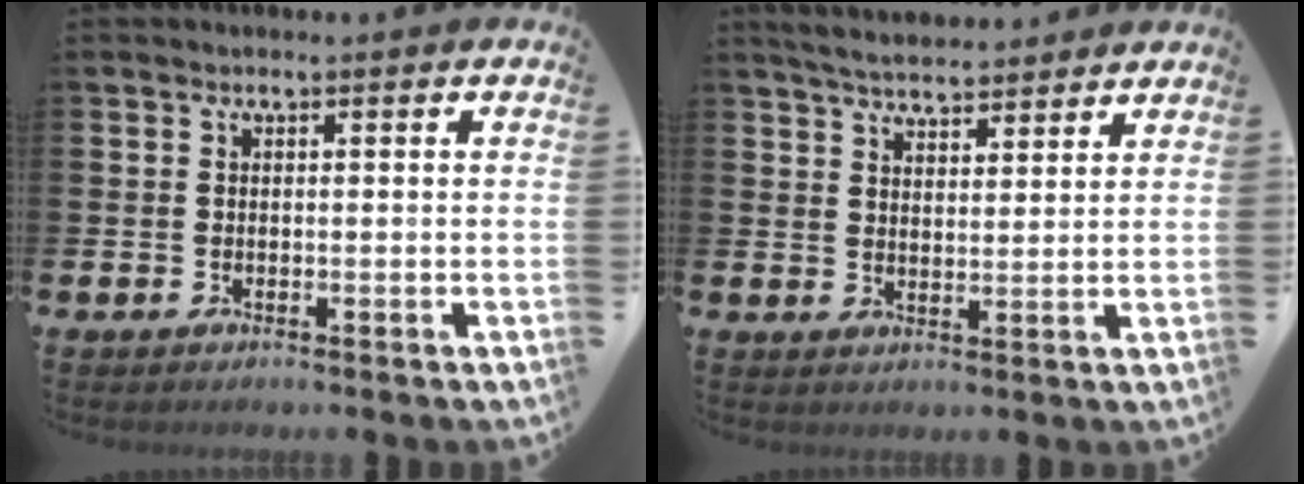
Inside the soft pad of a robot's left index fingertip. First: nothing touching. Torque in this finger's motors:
{"motor_torque": [0.92, -0.83, 0.25, 0.11]}